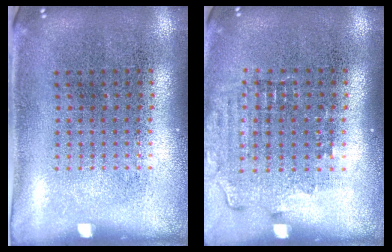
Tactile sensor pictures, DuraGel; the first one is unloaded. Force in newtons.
{"total": 1.5, "press": 1.3, "slide": 0.7}